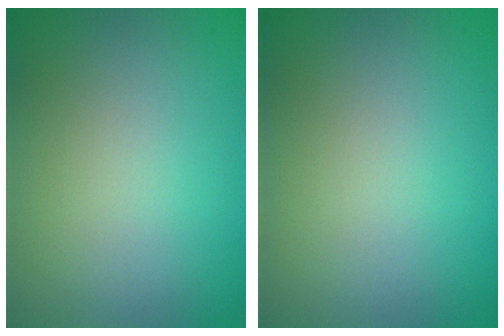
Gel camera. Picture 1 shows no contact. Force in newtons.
{"total": 0.0}